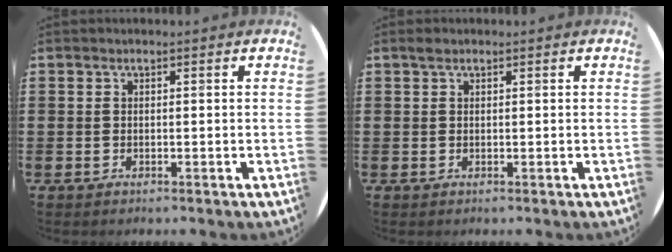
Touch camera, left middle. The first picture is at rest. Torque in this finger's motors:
{"motor_torque": [0.40, -0.15, -0.02, -0.01]}